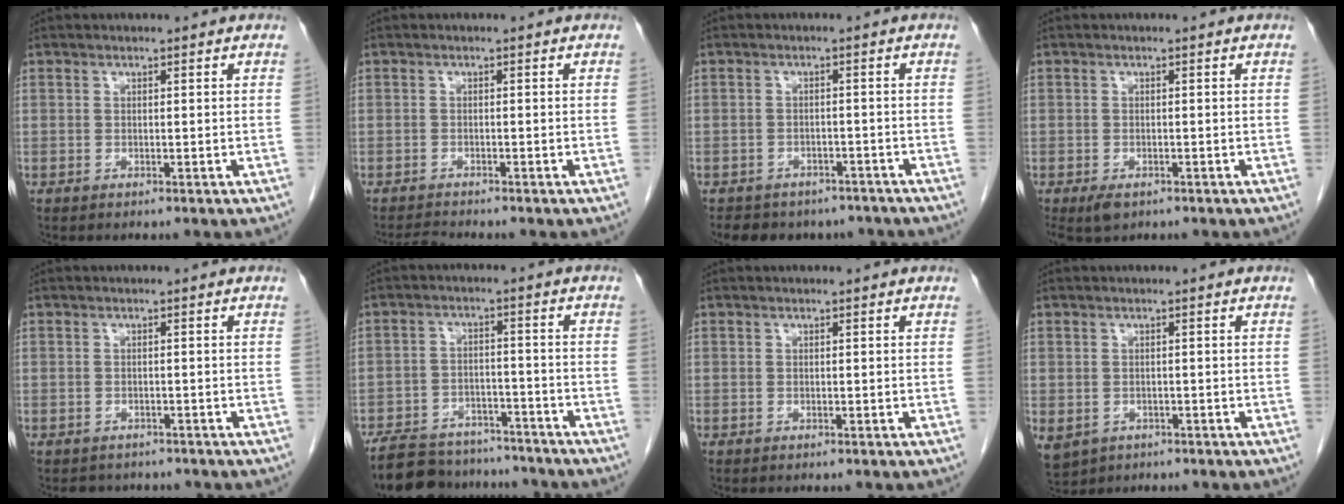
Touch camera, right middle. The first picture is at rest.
{"total": 1.7, "force": [-1.6, -0.6, -0.1], "torque": [-0.008, -0.015, -0.028]}
{"total": 9.3, "force": [-7.6, 5.1, 2.2], "torque": [-0.030, 0.007, -0.086]}
{"total": 2.7, "force": [-1.5, 1.4, 1.7], "torque": [-0.033, -0.005, -0.017]}
{"total": 3.4, "force": [-3.0, 1.6, 0.2], "torque": [-0.008, 0.001, -0.038]}
{"total": 15.1, "force": [-13.5, 5.1, 4.6], "torque": [-0.088, 0.010, -0.196]}
{"total": 0.0}
{"total": 8.9, "force": [-3.9, 7.3, 3.4], "torque": [-0.103, -0.009, -0.049]}